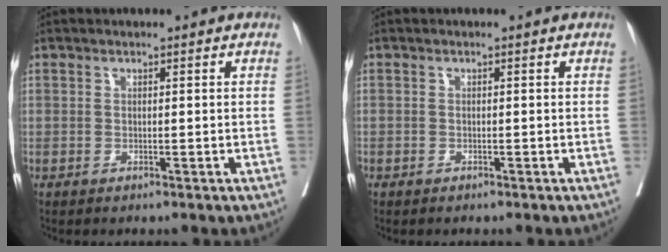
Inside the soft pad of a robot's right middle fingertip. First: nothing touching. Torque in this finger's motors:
{"motor_torque": [1.09, -1.05, -0.16, -0.21]}